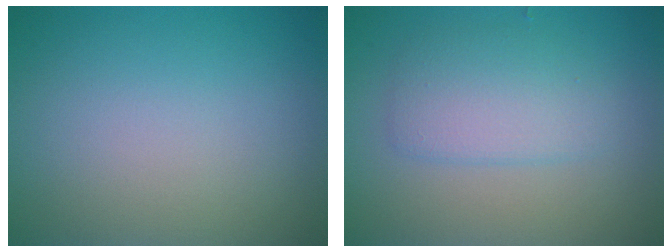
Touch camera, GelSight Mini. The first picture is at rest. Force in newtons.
{"total": 2.3, "press": 2.3, "slide": 0.1}